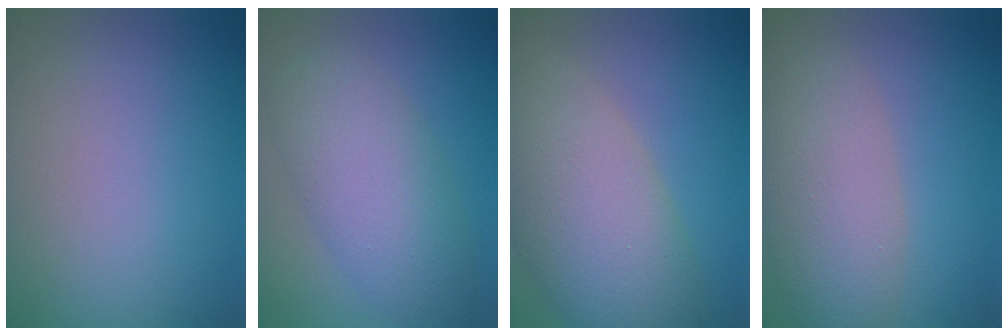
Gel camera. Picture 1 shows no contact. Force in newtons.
{"total": 6.4, "press": 6.4, "slide": 0.2}
{"total": 9.5, "press": 9.5, "slide": 0.8}
{"total": 5.7, "press": 5.7, "slide": 0.4}